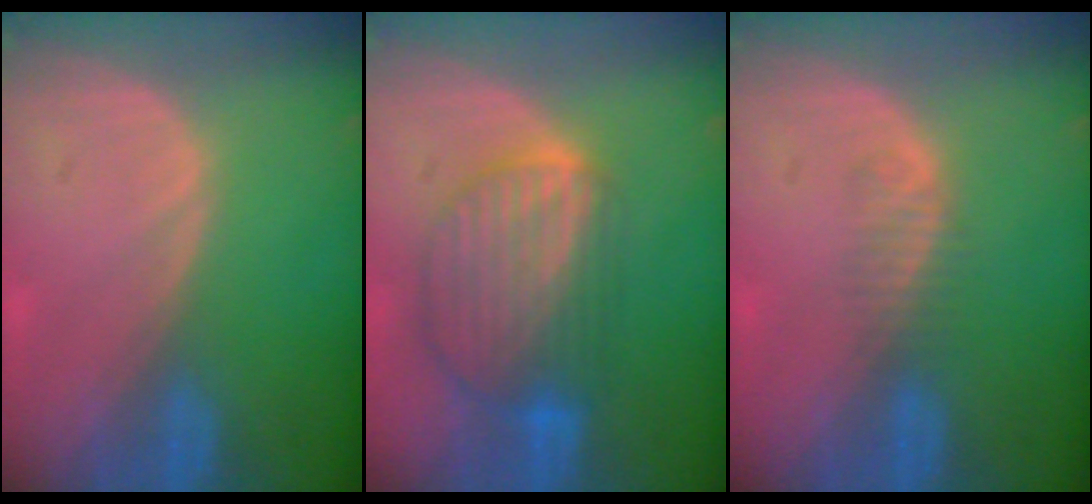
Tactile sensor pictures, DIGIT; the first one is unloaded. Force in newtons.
{"total": 9.0, "press": 7.8, "slide": 4.5}
{"total": 1.9, "press": 1.6, "slide": 1.0}